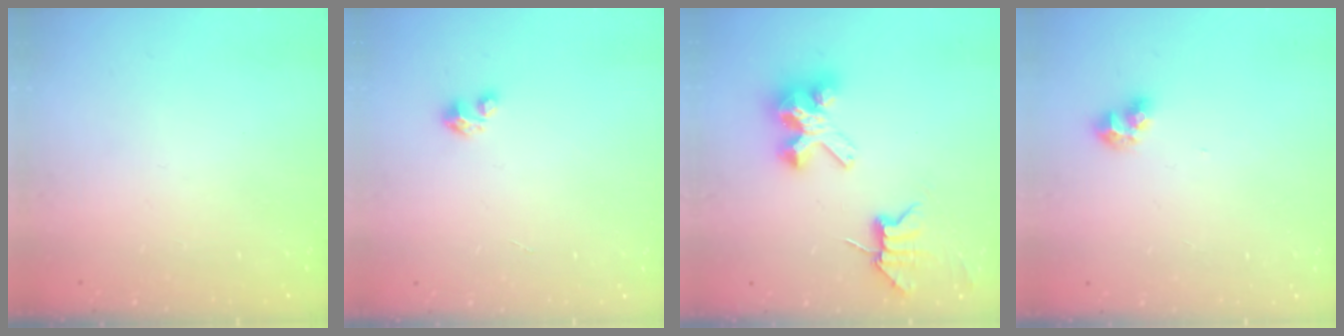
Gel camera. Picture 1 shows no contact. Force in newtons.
{"total": 1.8, "press": 1.8, "slide": 0.1}
{"total": 8.4, "press": 8.4, "slide": 0.6}
{"total": 6.8, "press": 6.8, "slide": 0.6}